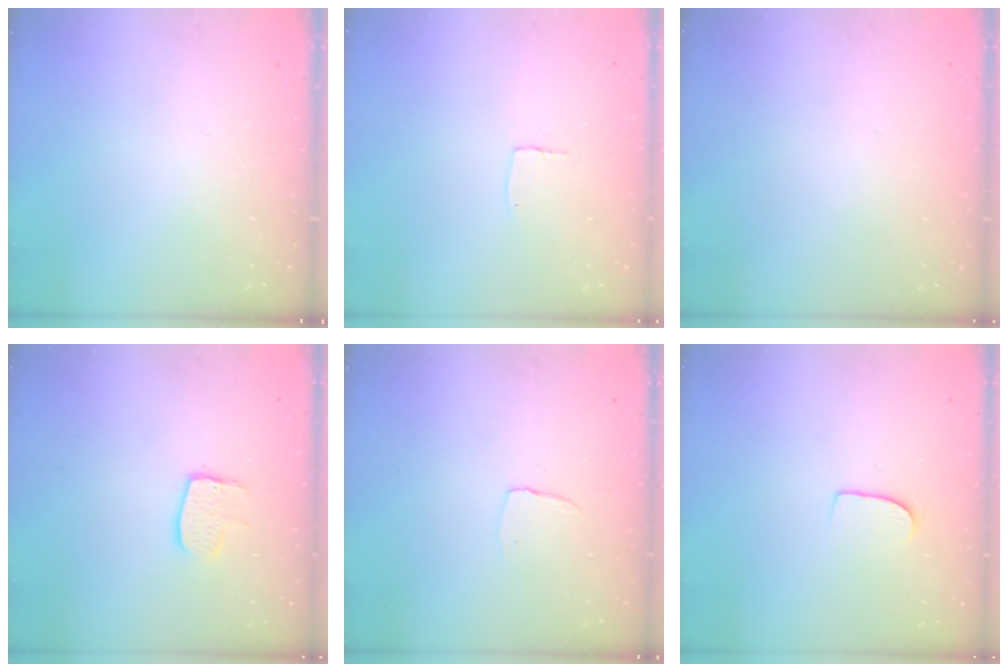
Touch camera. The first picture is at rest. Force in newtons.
{"total": 3.7, "press": 3.7, "slide": 0.1}
{"total": 0.0}
{"total": 8.0, "press": 8.0, "slide": 0.5}
{"total": 3.5, "press": 3.5, "slide": 0.3}
{"total": 7.0, "press": 7.0, "slide": 0.4}